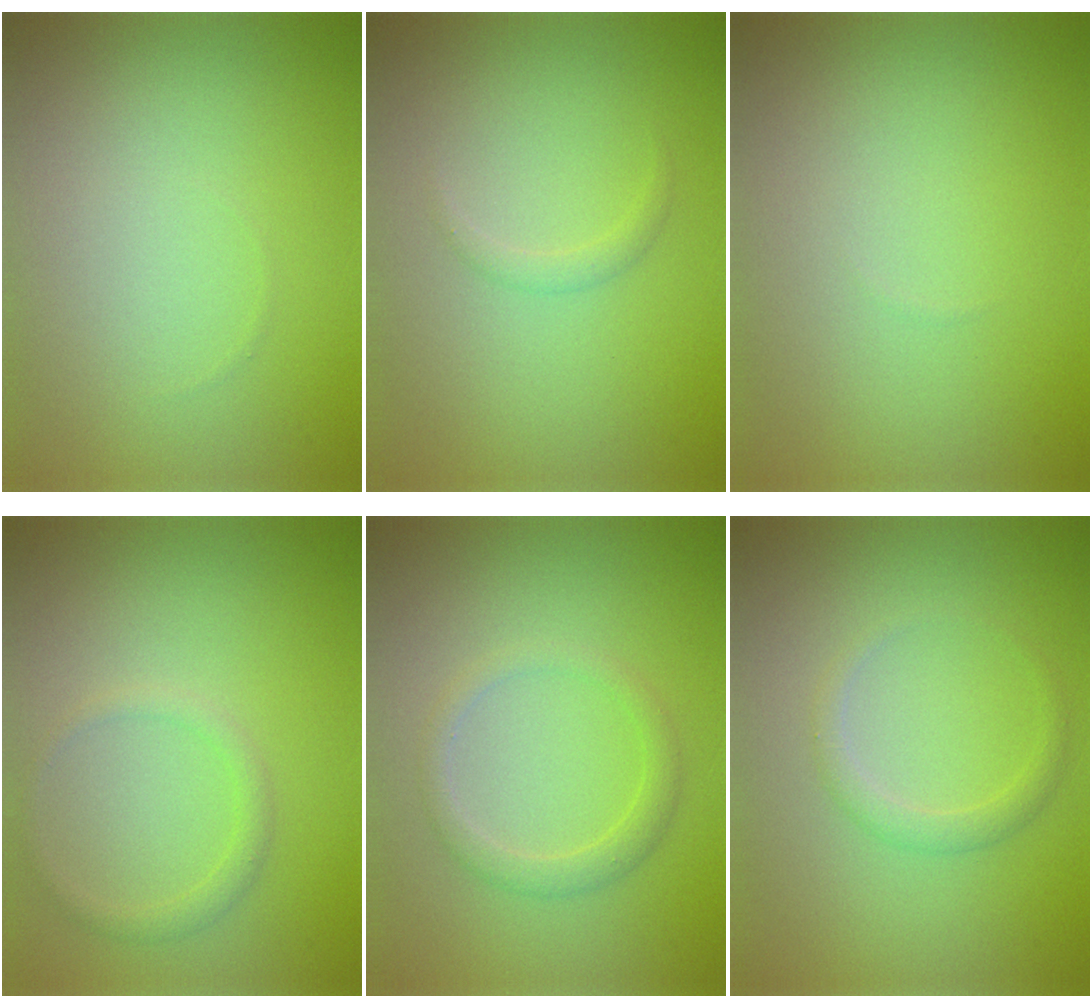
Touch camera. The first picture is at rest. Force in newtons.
{"total": 0.9, "press": 0.9, "slide": 0.0}
{"total": 0.0}
{"total": 1.4, "press": 1.4, "slide": 0.0}
{"total": 2.0, "press": 2.0, "slide": 0.2}
{"total": 1.5, "press": 1.5, "slide": 0.0}